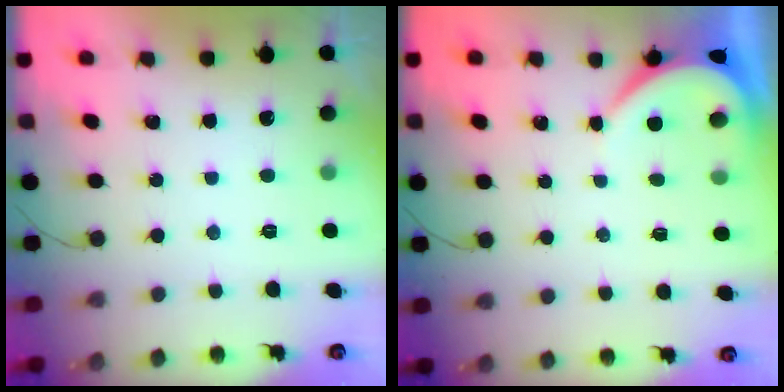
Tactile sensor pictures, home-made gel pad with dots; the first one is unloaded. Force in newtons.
{"total": 3.9, "press": 3.9, "slide": 0.5}